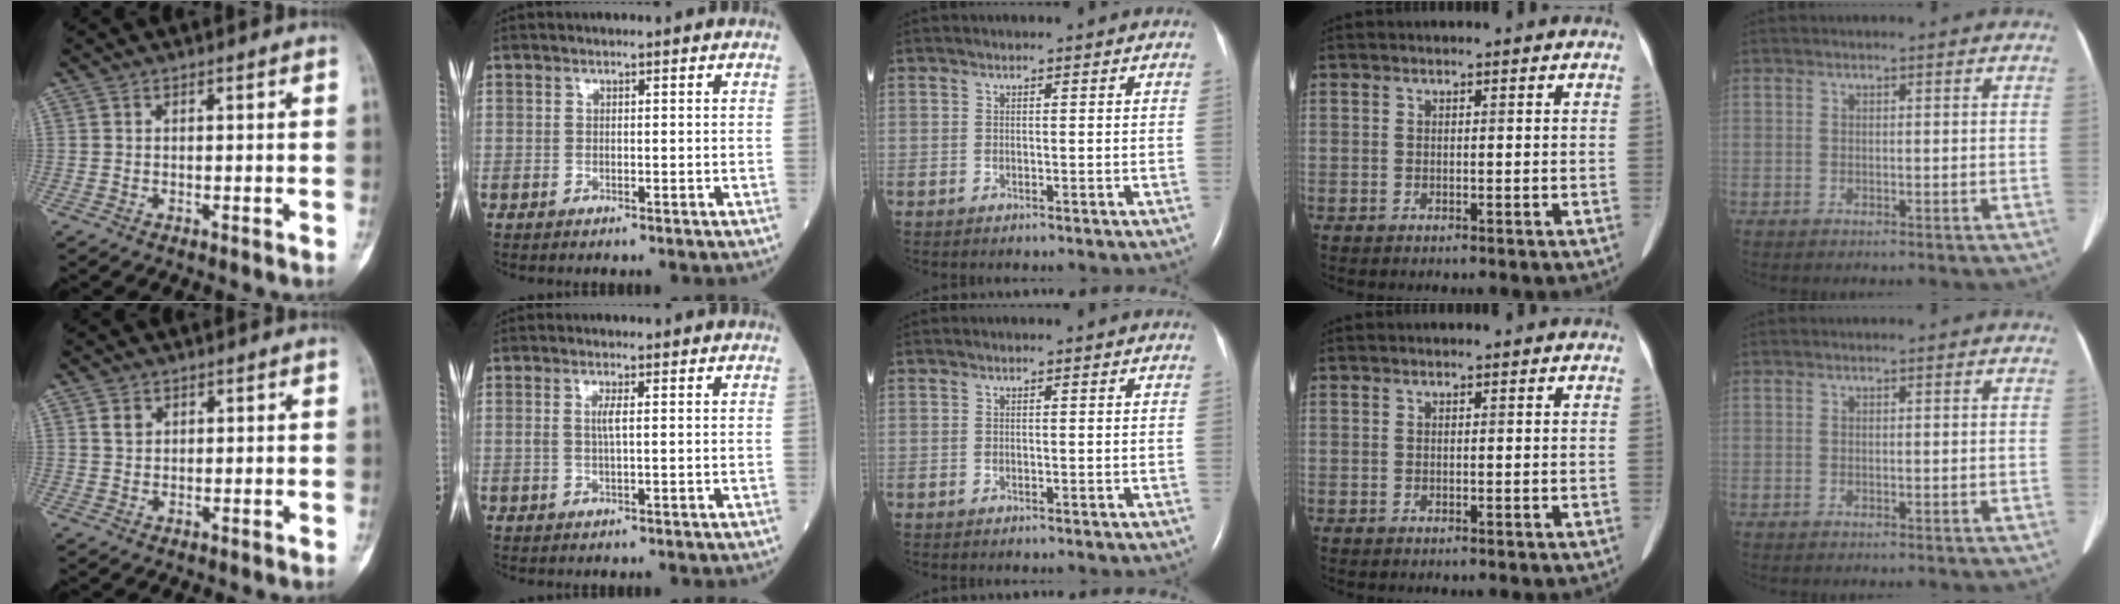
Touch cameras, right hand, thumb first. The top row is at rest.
{"thumb": {"total": 1.9, "force": [1.0, 1.4, 0.9], "torque": [-0.009, -0.002, 0.019]}, "index": {"total": 1.9, "force": [0.3, 0.1, 1.9], "torque": [-0.042, 0.000, 0.002]}}